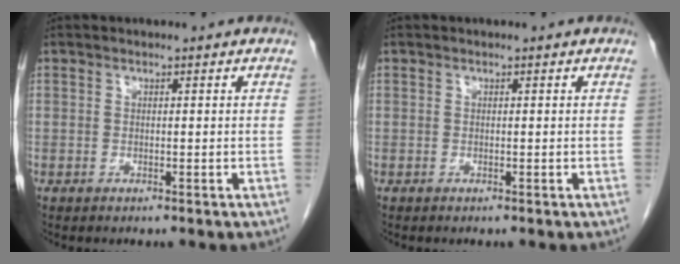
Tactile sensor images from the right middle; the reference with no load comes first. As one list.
[{"total": 0.0}]